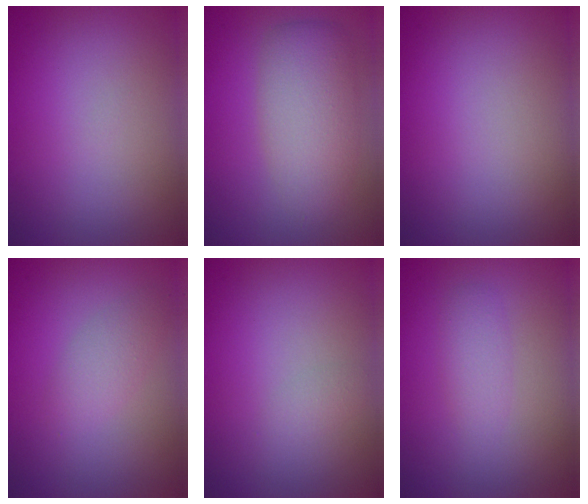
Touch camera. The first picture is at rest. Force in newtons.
{"total": 5.3, "press": 5.2, "slide": 0.5}
{"total": 0.0}
{"total": 1.9, "press": 1.9, "slide": 0.2}
{"total": 0.8, "press": 0.8, "slide": 0.0}
{"total": 1.7, "press": 1.7, "slide": 0.1}